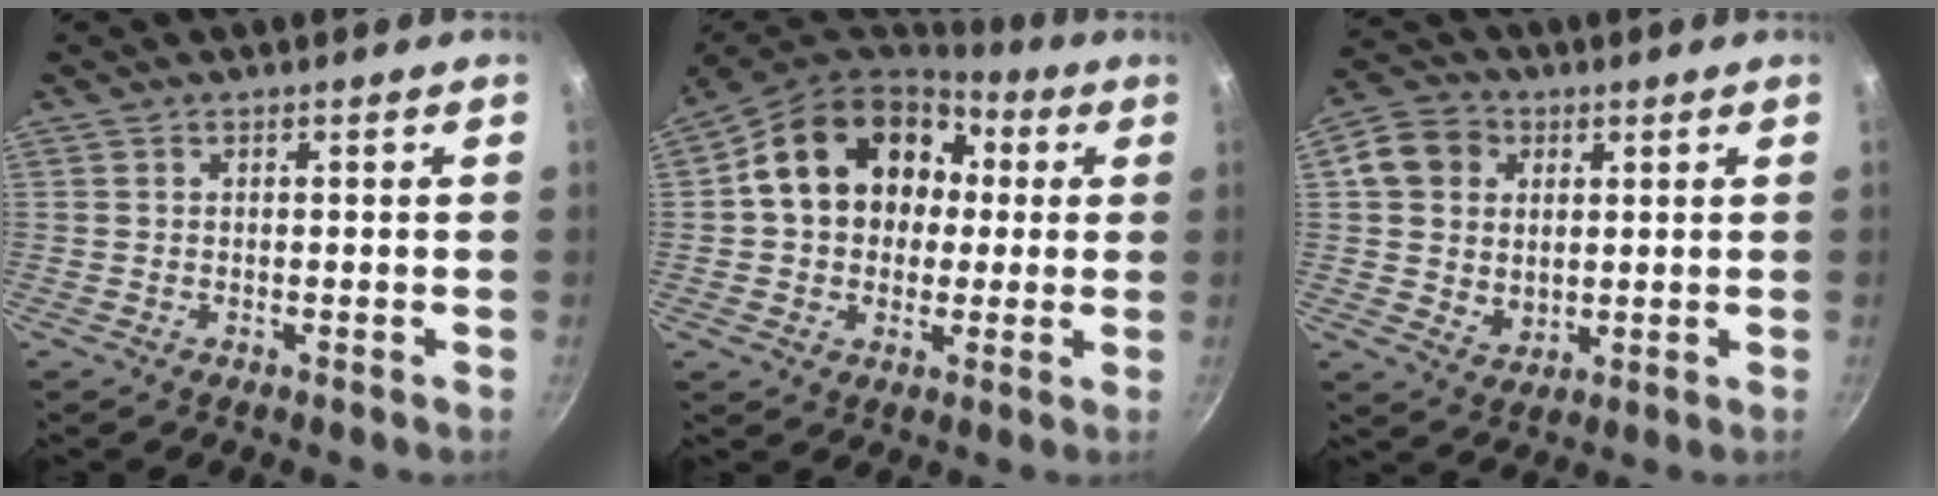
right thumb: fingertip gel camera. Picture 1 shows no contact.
{"total": 18.3, "force": [3.2, 14.6, 10.7], "torque": [-0.155, 0.036, 0.047]}
{"total": 10.4, "force": [2.8, 8.8, 4.7], "torque": [-0.052, -0.009, 0.045]}